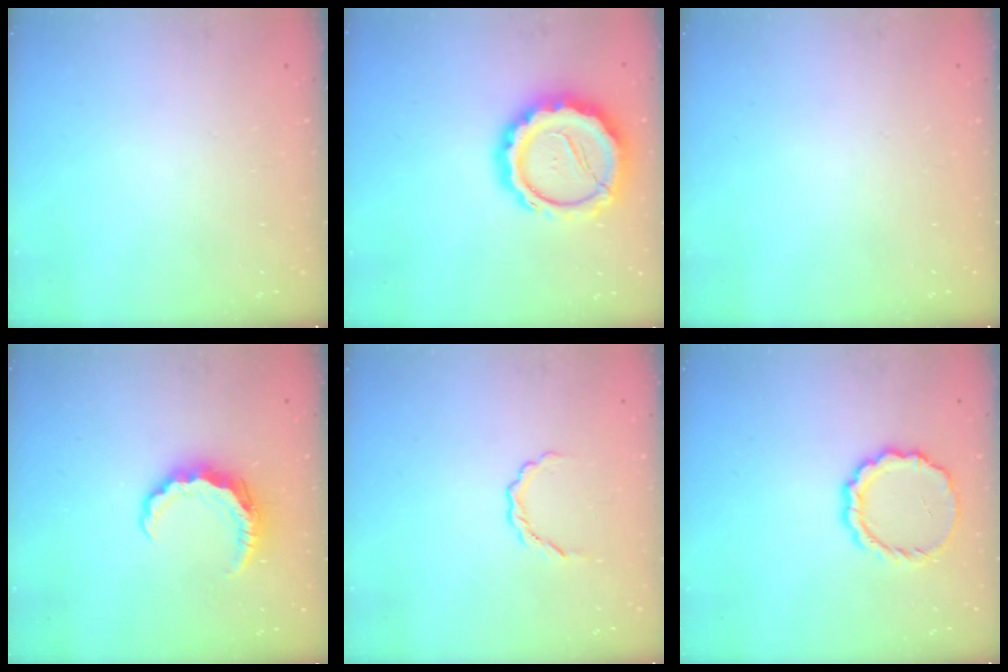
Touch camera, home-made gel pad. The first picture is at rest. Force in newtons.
{"total": 17.6, "press": 17.3, "slide": 3.2}
{"total": 0.0}
{"total": 8.3, "press": 8.2, "slide": 1.3}
{"total": 4.0, "press": 3.9, "slide": 0.8}
{"total": 9.6, "press": 9.3, "slide": 2.1}